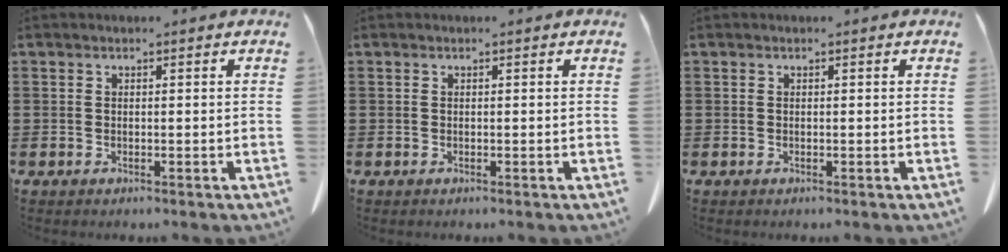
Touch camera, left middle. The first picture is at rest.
{"total": 0.0}
{"total": 0.0}